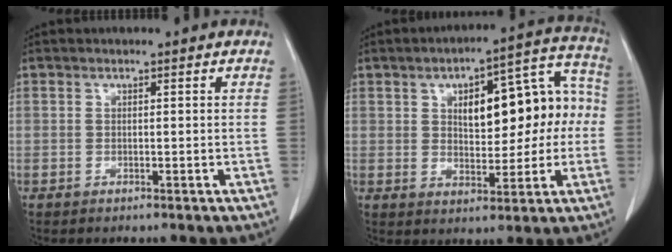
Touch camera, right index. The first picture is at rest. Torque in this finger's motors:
{"motor_torque": [0.92, 0.63, 0.35, 0.11]}